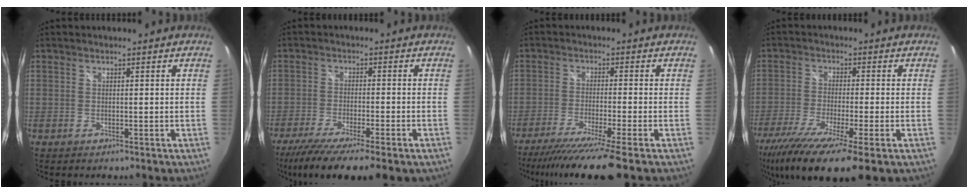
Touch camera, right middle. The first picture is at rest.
{"total": 13.0, "force": [-9.8, 1.3, 8.5], "torque": [-0.168, -0.049, -0.159]}
{"total": 12.4, "force": [-10.1, -1.5, 7.0], "torque": [-0.139, -0.038, -0.166]}
{"total": 15.5, "force": [-9.5, 2.2, 12.0], "torque": [-0.235, -0.065, -0.165]}